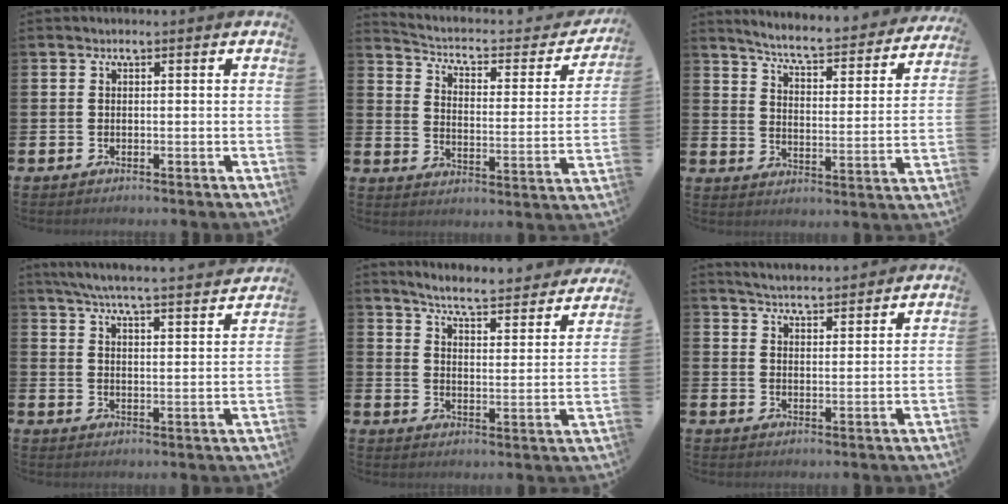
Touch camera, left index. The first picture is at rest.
{"total": 4.1, "force": [3.2, 1.8, 1.6], "torque": [-0.060, -0.027, 0.044]}
{"total": 5.9, "force": [5.5, 0.3, 2.0], "torque": [-0.061, -0.051, 0.086]}
{"total": 6.3, "force": [6.0, 0.0, 1.9], "torque": [-0.052, -0.046, 0.102]}
{"total": 5.6, "force": [5.3, -0.1, 1.8], "torque": [-0.053, -0.049, 0.084]}
{"total": 4.5, "force": [4.5, 0.0, 0.2], "torque": [-0.015, -0.032, 0.078]}